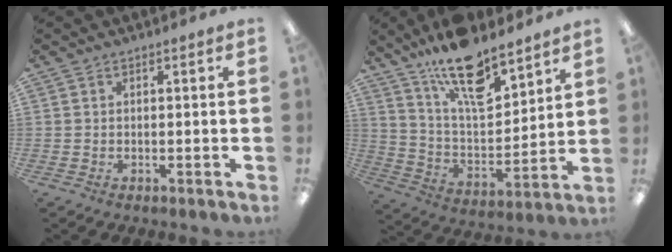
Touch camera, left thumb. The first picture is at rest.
{"total": 17.5, "force": [12.7, 6.5, 10.1], "torque": [-0.172, -0.074, 0.218]}